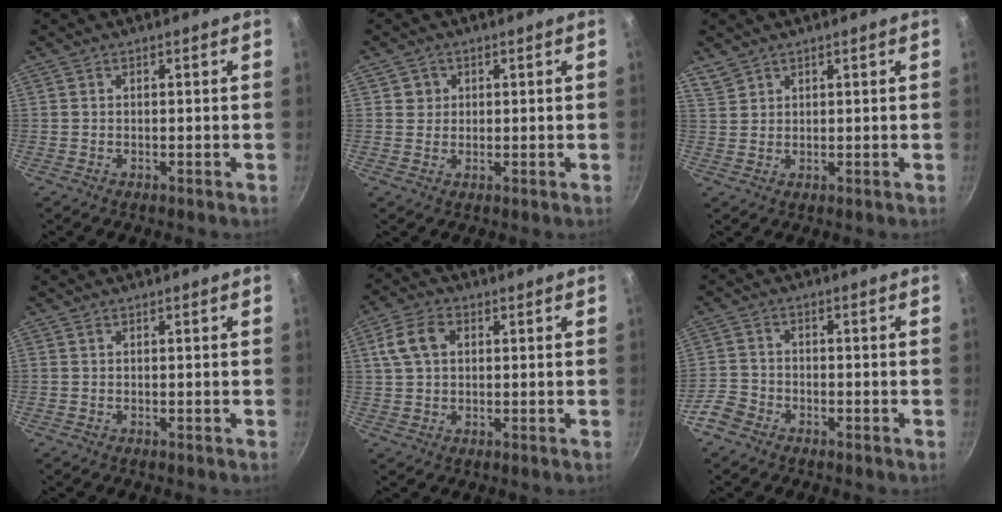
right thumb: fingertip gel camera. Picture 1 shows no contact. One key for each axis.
{"total": 2.5, "fx": 0.7, "fy": 2.4, "fz": 0.3, "tx": 0.011, "ty": 0.005, "tz": 0.006}
{"total": 2.7, "fx": 2.3, "fy": 1.4, "fz": 0.4, "tx": 0.000, "ty": 0.004, "tz": 0.050}
{"total": 0.0}
{"total": 7.0, "fx": 1.8, "fy": 4.9, "fz": 4.7, "tx": -0.084, "ty": 0.013, "tz": 0.028}
{"total": 4.5, "fx": -3.0, "fy": 3.1, "fz": 1.5, "tx": -0.025, "ty": 0.034, "tz": -0.064}